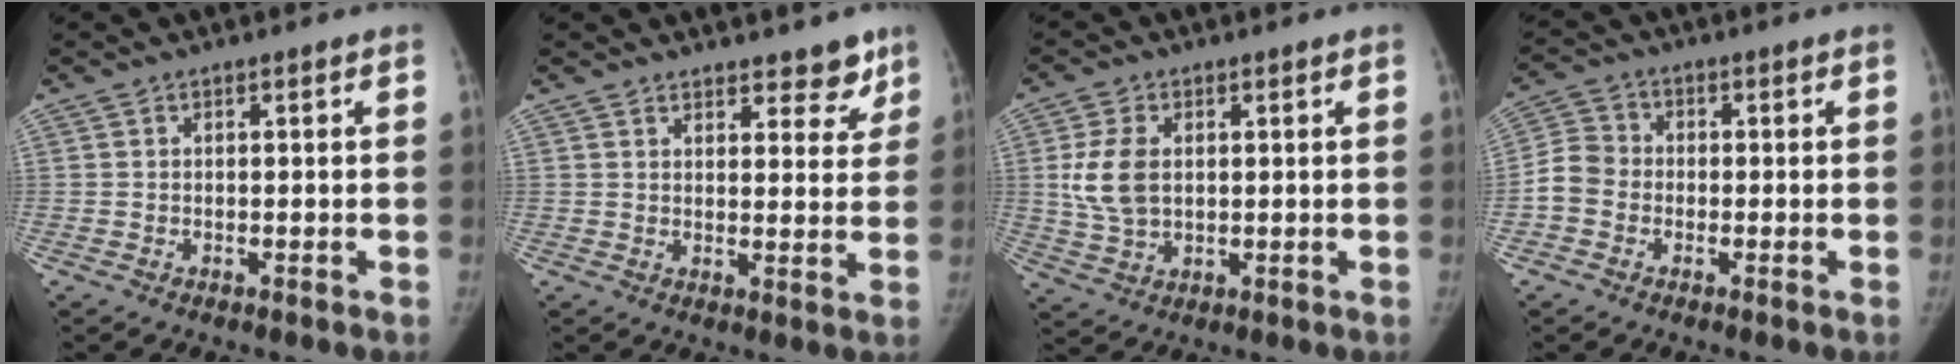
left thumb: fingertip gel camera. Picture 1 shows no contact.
{"total": 6.7, "force": [5.5, 3.0, 2.5], "torque": [0.007, -0.032, 0.068]}
{"total": 7.9, "force": [1.4, 5.1, 5.8], "torque": [-0.114, -0.005, 0.034]}
{"total": 5.4, "force": [-1.4, 4.7, 2.3], "torque": [-0.035, 0.015, -0.039]}